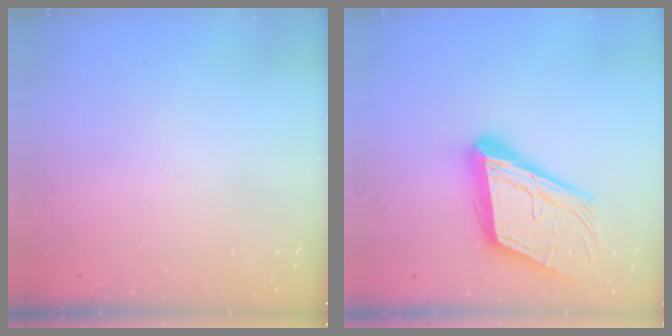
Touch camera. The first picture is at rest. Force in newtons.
{"total": 20.7, "press": 20.5, "slide": 3.2}